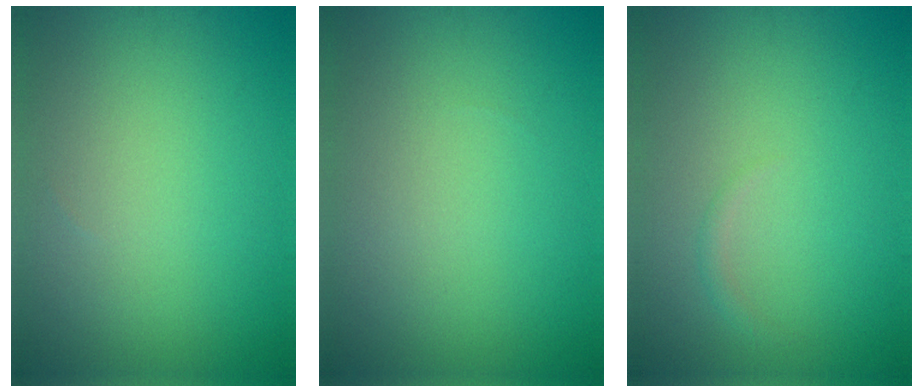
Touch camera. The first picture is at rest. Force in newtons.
{"total": 0.0}
{"total": 0.7, "press": 0.7, "slide": 0.1}